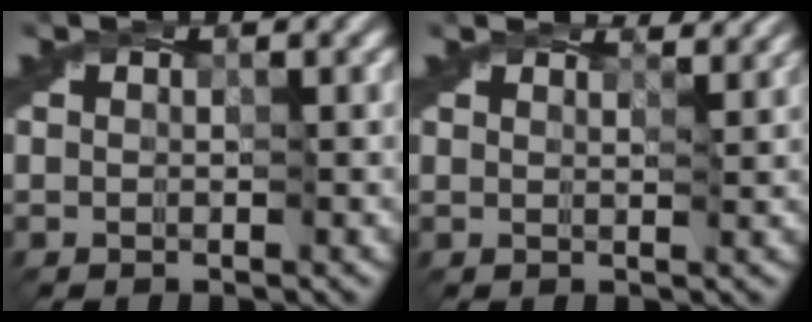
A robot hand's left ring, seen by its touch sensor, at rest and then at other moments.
{"total": 2.7, "force": [2.3, 0.7, 1.2], "torque": [-0.027, 0.001, 0.022]}